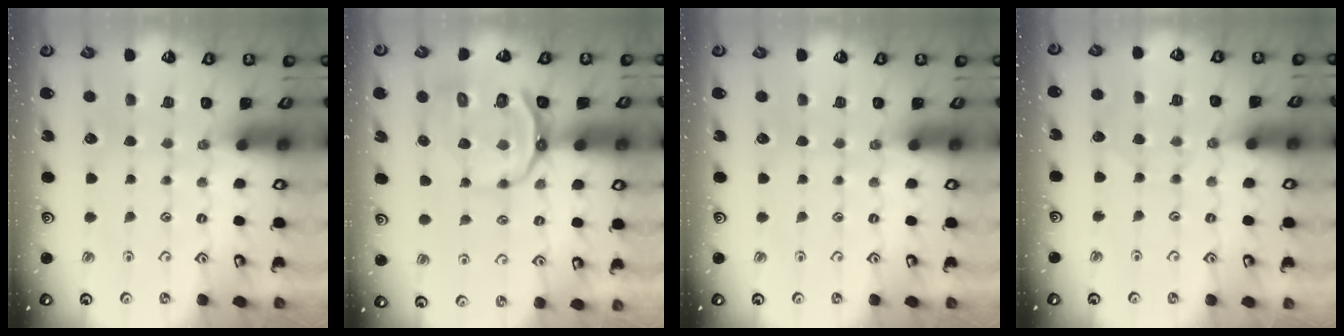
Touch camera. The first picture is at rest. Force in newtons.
{"total": 11.7, "press": 11.4, "slide": 2.8}
{"total": 0.0}
{"total": 4.1, "press": 4.1, "slide": 0.4}